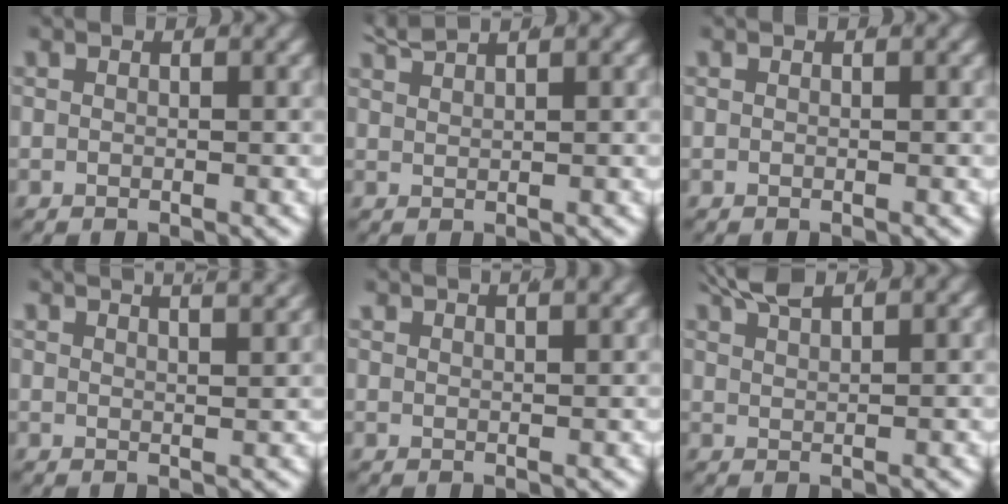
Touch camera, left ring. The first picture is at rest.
{"total": 2.3, "force": [2.2, -0.1, 0.6], "torque": [-0.009, 0.008, 0.041]}
{"total": 0.0}
{"total": 4.8, "force": [4.2, 0.9, 2.3], "torque": [-0.023, 0.015, 0.060]}
{"total": 2.4, "force": [2.3, 0.0, 0.7], "torque": [-0.002, 0.010, 0.035]}
{"total": 3.3, "force": [3.1, 0.2, 1.2], "torque": [-0.026, 0.007, 0.056]}